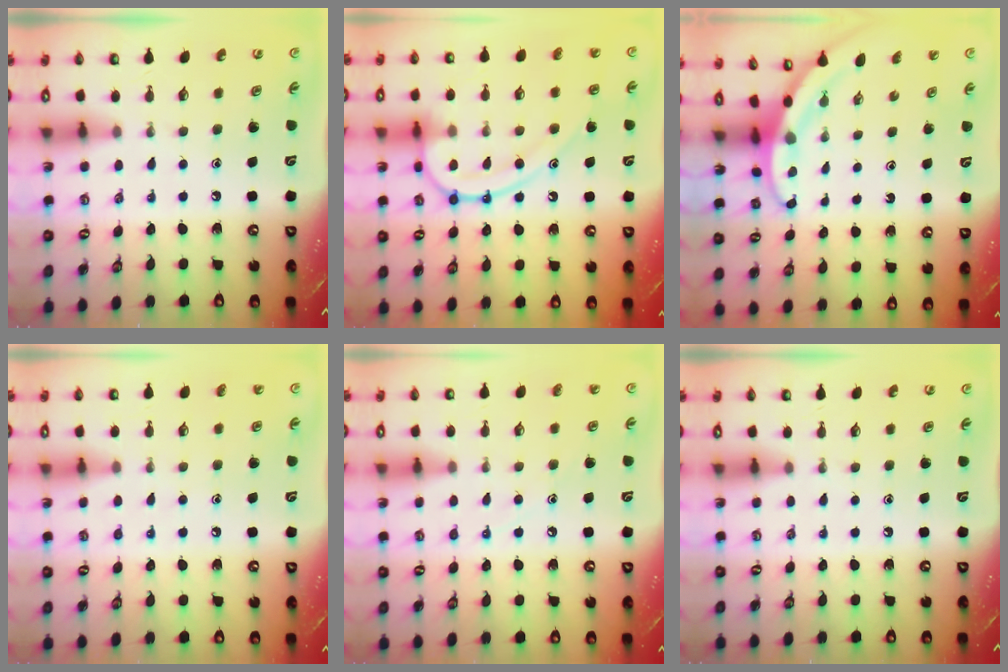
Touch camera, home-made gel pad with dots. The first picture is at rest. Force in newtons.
{"total": 14.8, "press": 14.8, "slide": 1.5}
{"total": 3.3, "press": 3.3, "slide": 0.1}
{"total": 6.3, "press": 6.3, "slide": 0.9}
{"total": 7.2, "press": 7.1, "slide": 0.6}
{"total": 0.0}